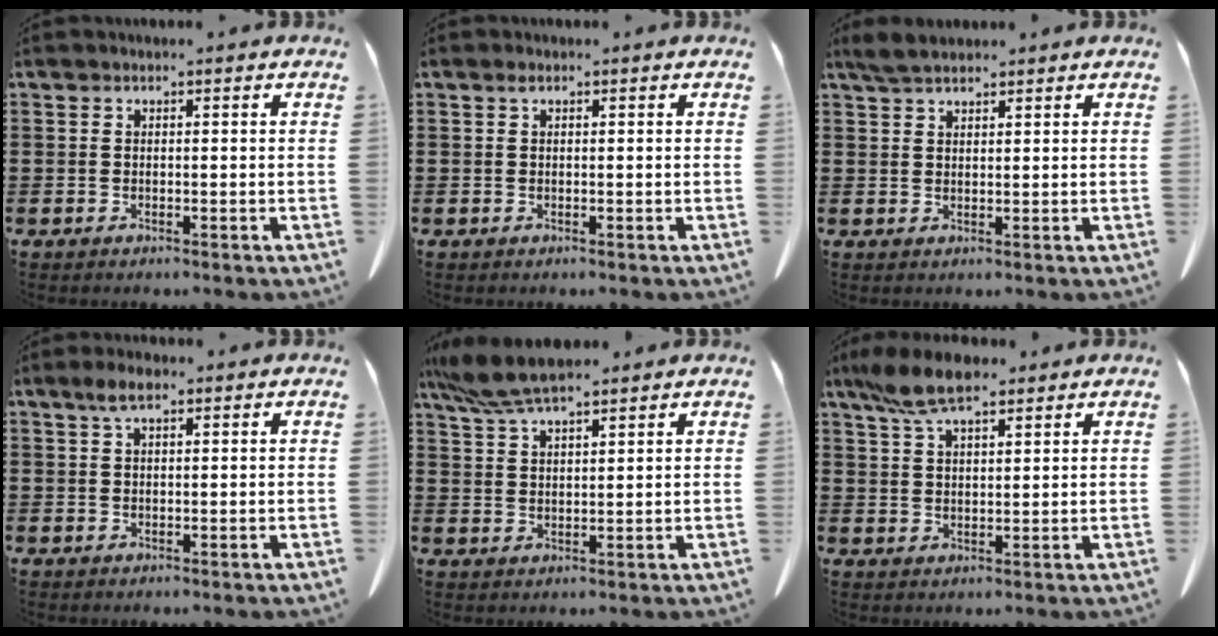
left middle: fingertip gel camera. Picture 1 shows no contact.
{"total": 0.6, "force": [0.3, 0.2, 0.5], "torque": [-0.012, 0.000, 0.007]}
{"total": 3.1, "force": [2.5, 0.8, 1.6], "torque": [-0.038, 0.001, 0.049]}
{"total": 3.2, "force": [1.8, 1.0, 2.5], "torque": [-0.054, 0.004, 0.032]}
{"total": 6.9, "force": [5.8, 1.1, 3.6], "torque": [-0.086, -0.013, 0.110]}
{"total": 8.1, "force": [6.0, 2.3, 4.9], "torque": [-0.110, -0.006, 0.113]}